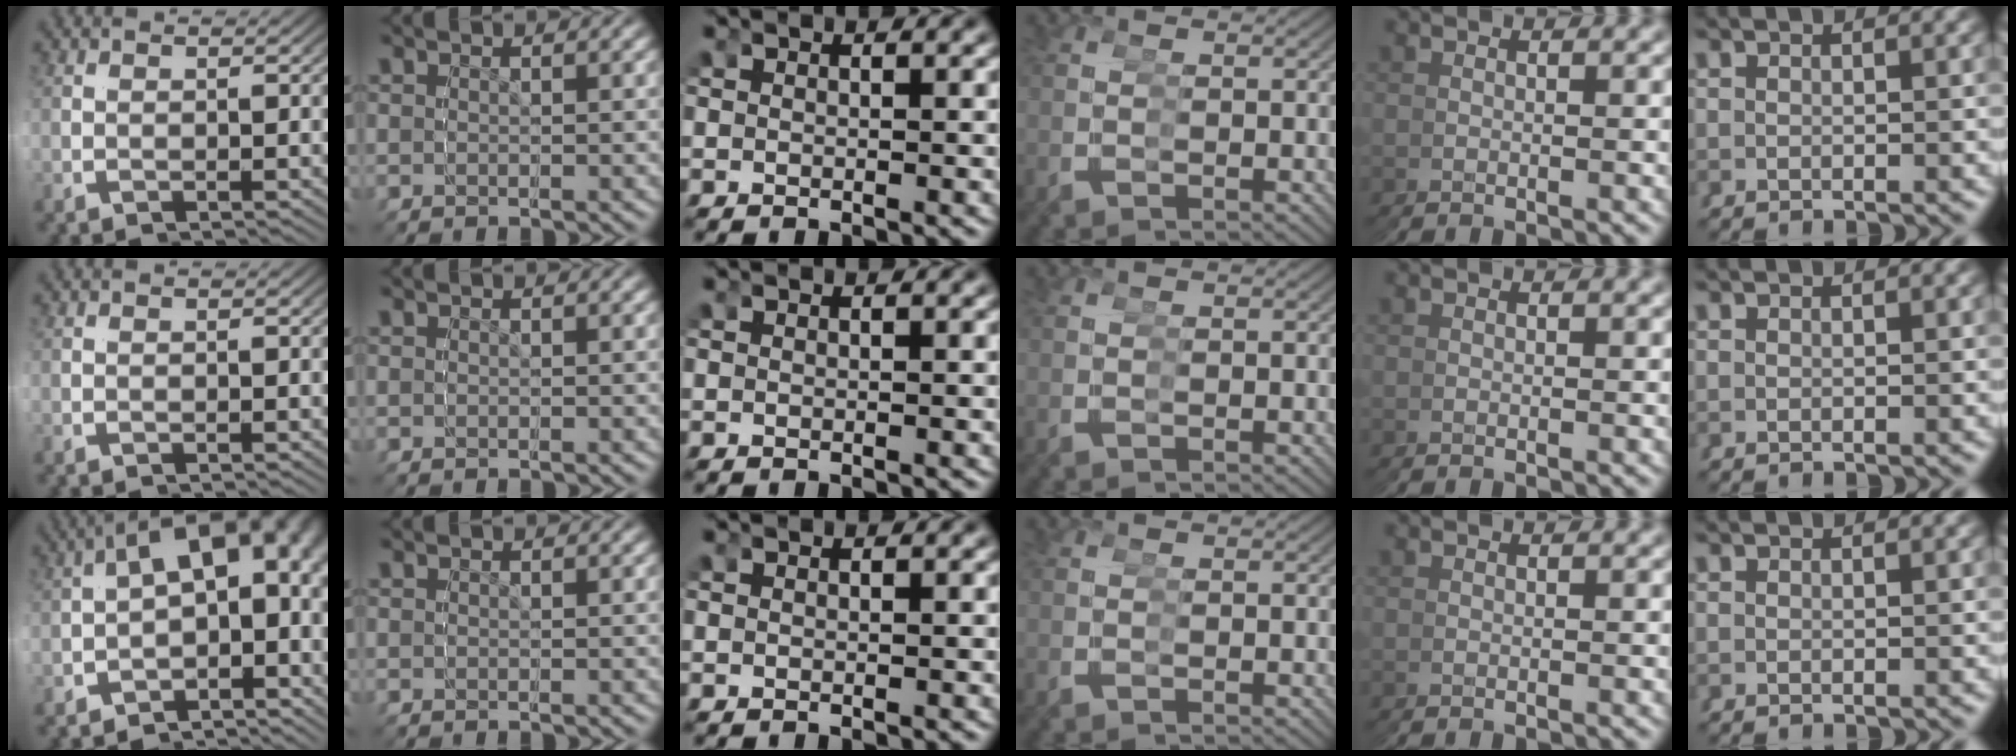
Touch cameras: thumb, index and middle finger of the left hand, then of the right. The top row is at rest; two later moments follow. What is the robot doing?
{"motion": "grasp_and_lifting", "object": "legos"}